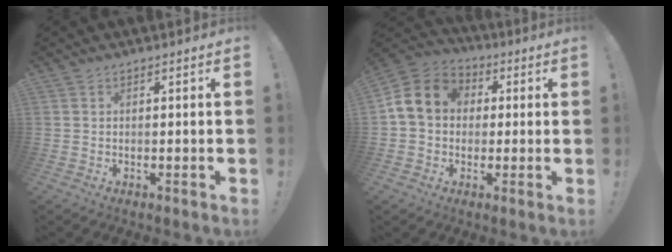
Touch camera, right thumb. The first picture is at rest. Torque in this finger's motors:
{"motor_torque": [0.50, 0.44, 0.95, 0.05, 0.04]}